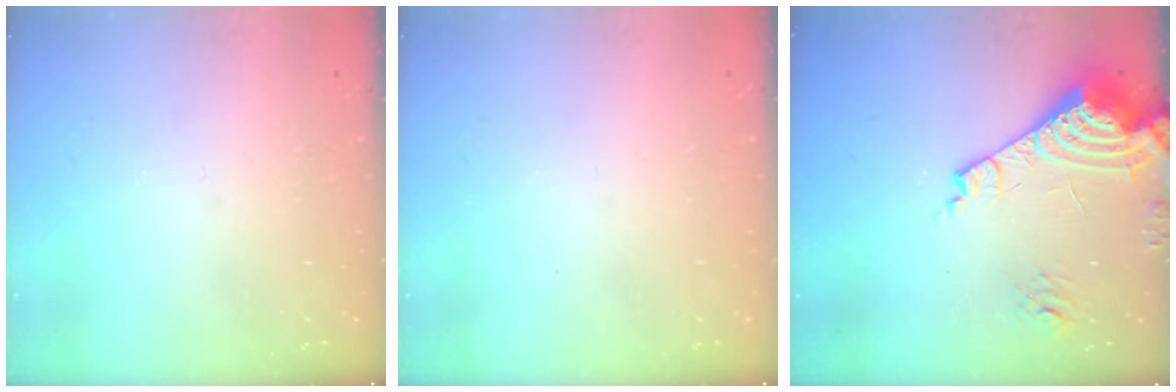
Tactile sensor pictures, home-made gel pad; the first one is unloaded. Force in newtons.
{"total": 0.0}
{"total": 15.2, "press": 15.0, "slide": 2.1}